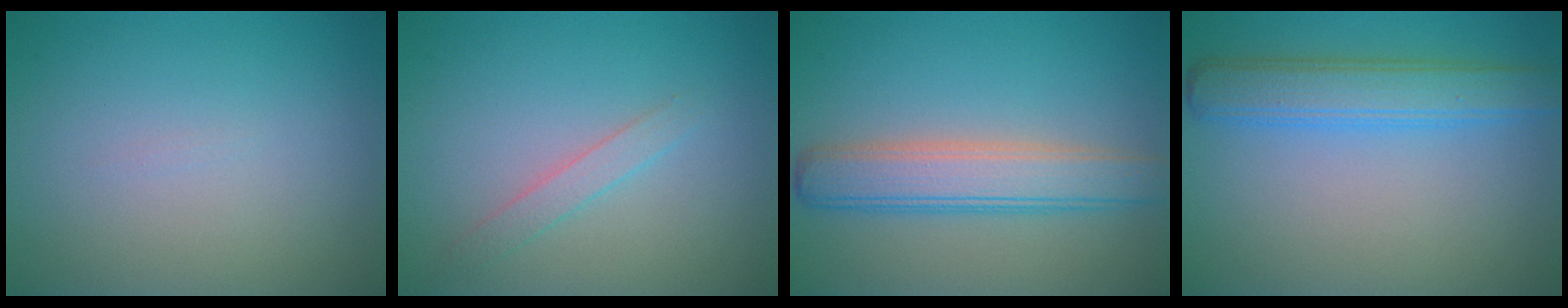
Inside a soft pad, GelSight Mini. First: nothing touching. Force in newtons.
{"total": 1.5, "press": 1.5, "slide": 0.1}
{"total": 5.0, "press": 5.0, "slide": 0.1}
{"total": 4.5, "press": 4.5, "slide": 0.2}